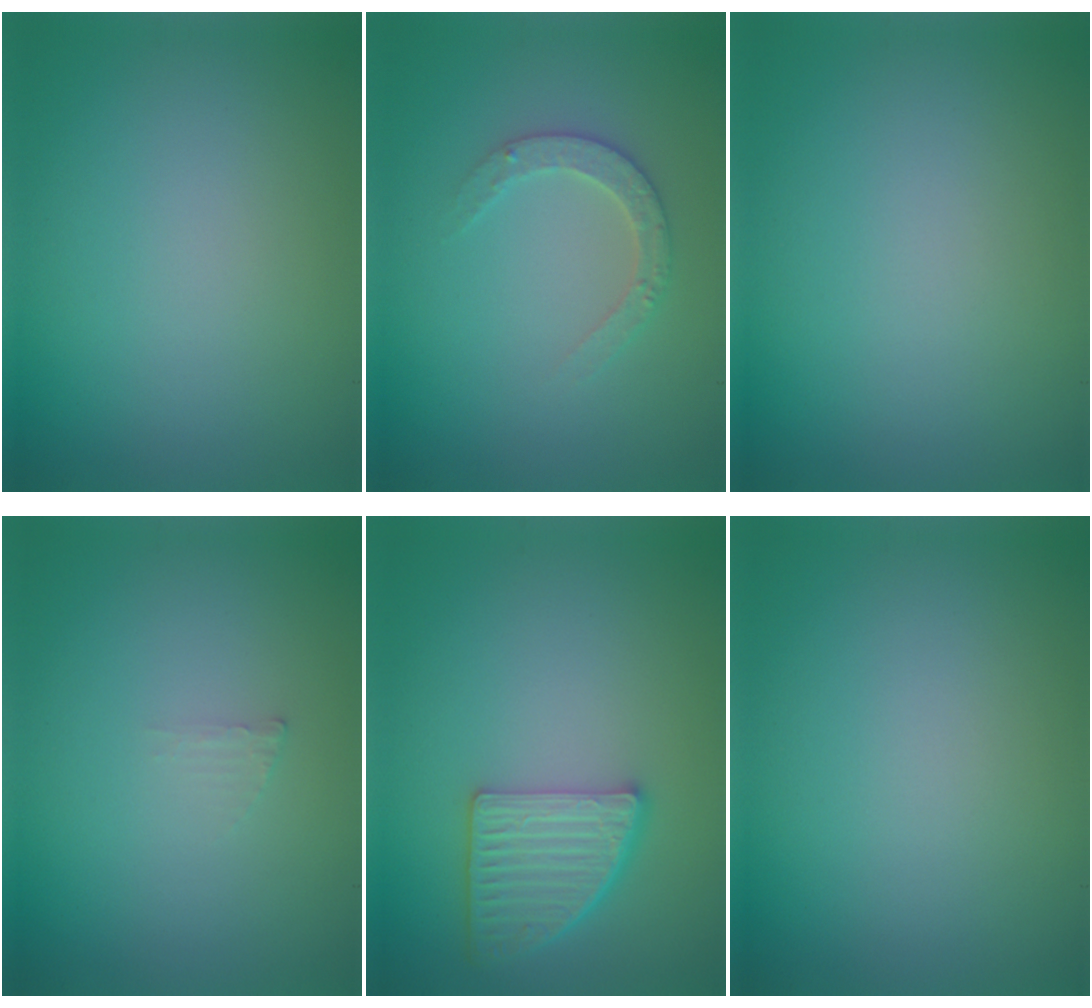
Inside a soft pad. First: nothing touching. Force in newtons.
{"total": 2.4, "press": 2.3, "slide": 0.5}
{"total": 0.0}
{"total": 0.6, "press": 0.6, "slide": 0.1}
{"total": 4.5, "press": 4.0, "slide": 2.1}
{"total": 0.0}